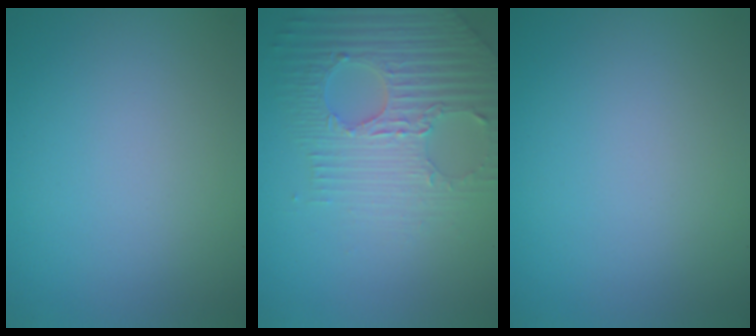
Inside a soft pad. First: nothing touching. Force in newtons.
{"total": 6.1, "press": 4.9, "slide": 3.7}
{"total": 0.0}